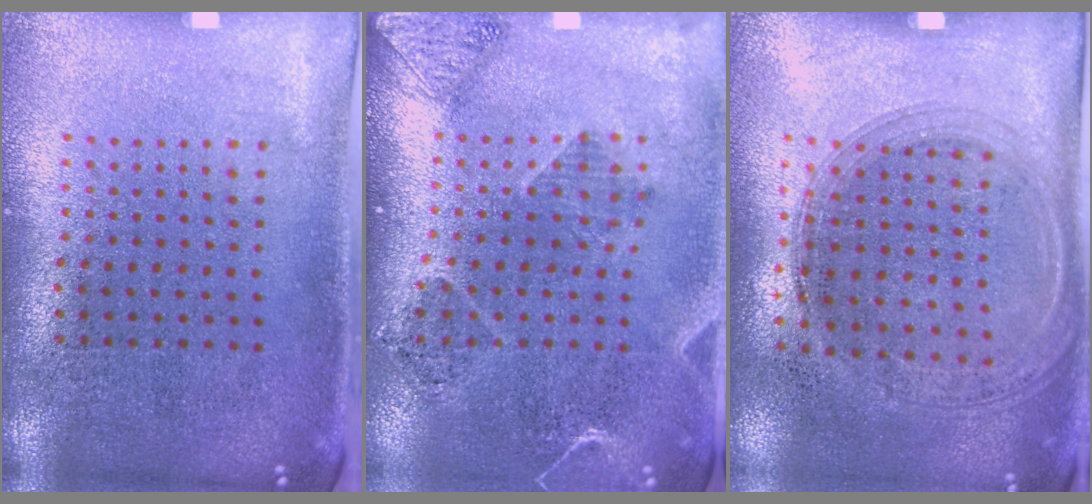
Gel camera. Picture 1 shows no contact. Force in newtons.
{"total": 1.6, "press": 1.5, "slide": 0.6}
{"total": 1.3, "press": 1.2, "slide": 0.5}